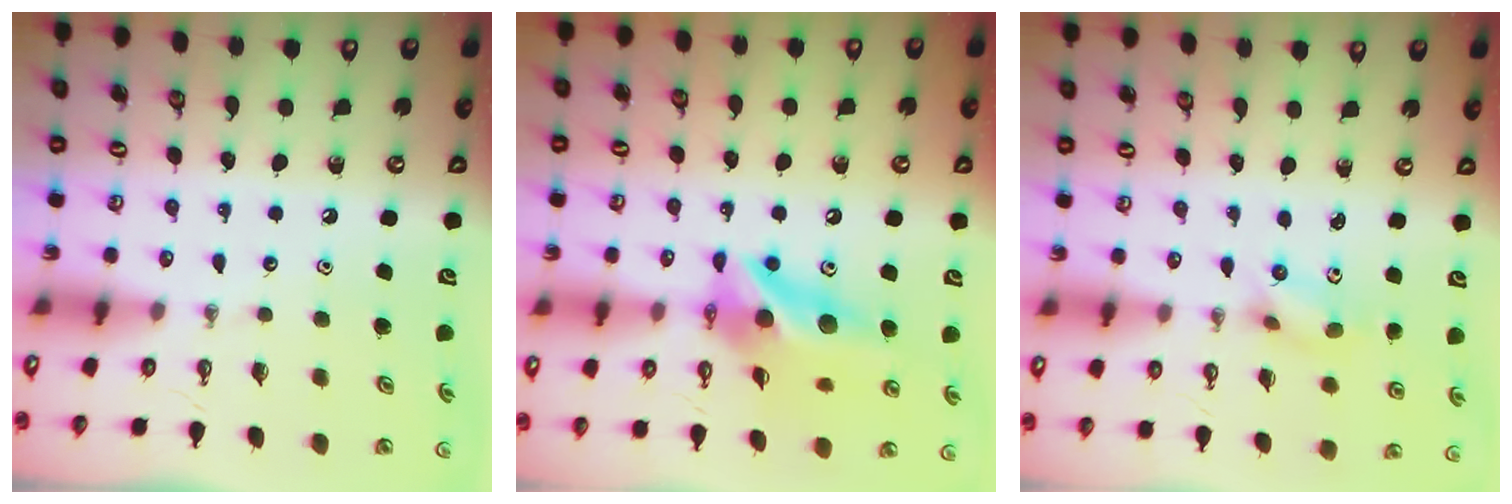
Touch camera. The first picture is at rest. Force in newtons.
{"total": 13.0, "press": 12.9, "slide": 1.3}
{"total": 2.6, "press": 2.4, "slide": 1.0}